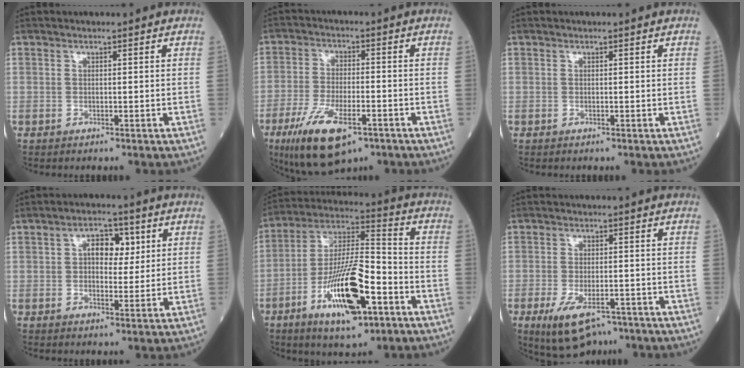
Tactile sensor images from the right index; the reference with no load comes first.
{"total": 11.9, "force": [-6.6, 4.0, 9.1], "torque": [-0.175, -0.018, -0.108]}
{"total": 0.0}
{"total": 5.6, "force": [1.6, 3.2, 4.3], "torque": [-0.064, 0.015, 0.023]}
{"total": 17.1, "force": [-7.1, 4.4, 15.0], "torque": [-0.289, -0.001, -0.116]}
{"total": 8.7, "force": [-5.5, 3.6, 5.7], "torque": [-0.100, -0.011, -0.084]}